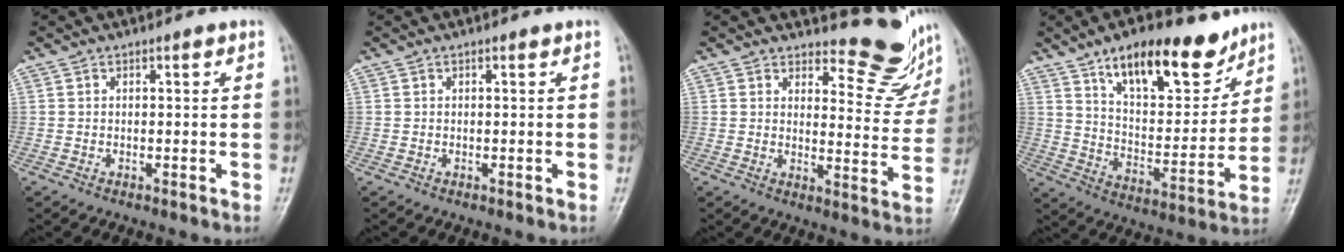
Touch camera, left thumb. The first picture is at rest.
{"total": 0.0}
{"total": 11.0, "force": [10.2, 3.4, 2.4], "torque": [0.001, -0.108, 0.115]}
{"total": 17.5, "force": [11.6, 7.0, 11.1], "torque": [-0.130, -0.068, 0.196]}